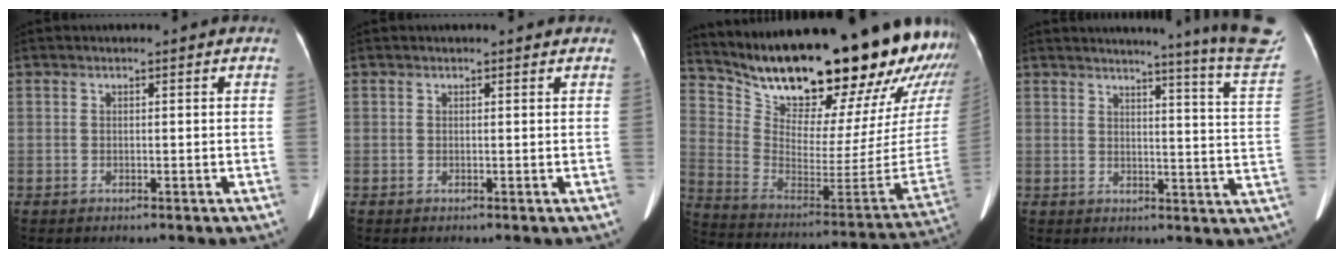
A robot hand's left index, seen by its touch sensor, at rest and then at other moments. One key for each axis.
{"total": 2.5, "fx": 2.3, "fy": 0.5, "fz": 0.9, "tx": -0.009, "ty": 0.002, "tz": 0.022}
{"total": 33.2, "fx": 27.3, "fy": 6.3, "fz": 17.8, "tx": -0.305, "ty": -0.115, "tz": 0.376}
{"total": 18.4, "fx": 16.7, "fy": -2.1, "fz": 7.4, "tx": -0.102, "ty": -0.130, "tz": 0.174}